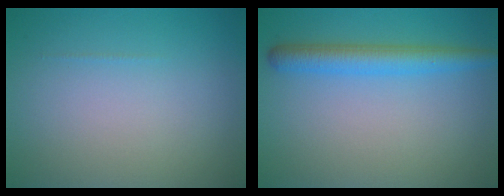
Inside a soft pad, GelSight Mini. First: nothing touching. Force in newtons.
{"total": 3.5, "press": 3.5, "slide": 0.1}